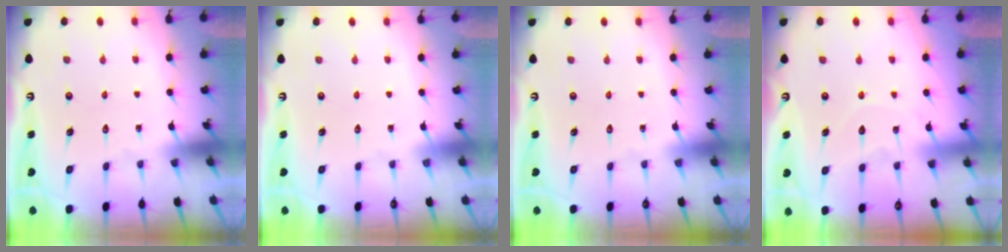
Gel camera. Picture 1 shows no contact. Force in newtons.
{"total": 0.0}
{"total": 0.0}
{"total": 7.3, "press": 7.3, "slide": 0.8}